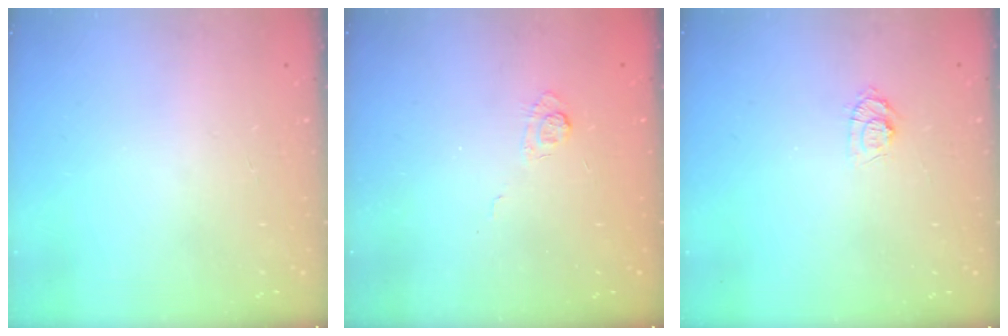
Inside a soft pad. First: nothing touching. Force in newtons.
{"total": 2.9, "press": 2.4, "slide": 1.6}
{"total": 7.1, "press": 7.0, "slide": 0.9}